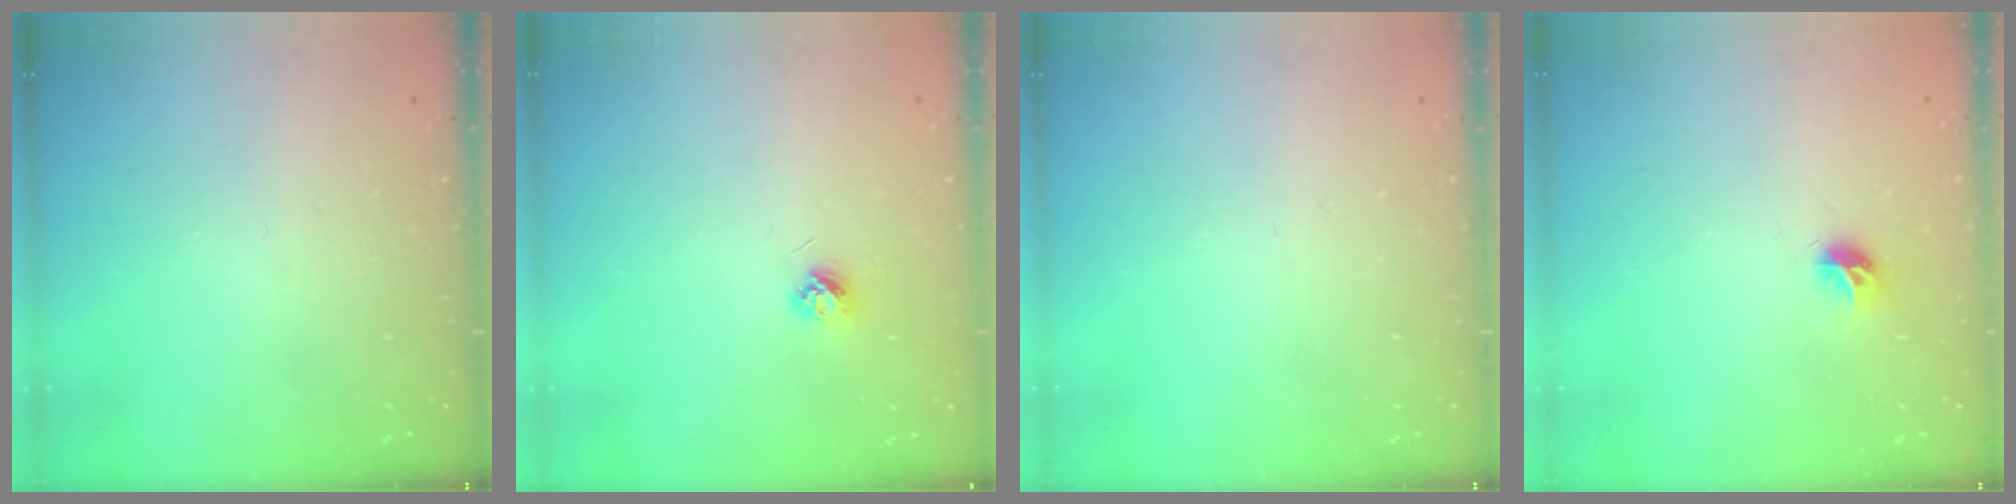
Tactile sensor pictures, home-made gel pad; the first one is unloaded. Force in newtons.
{"total": 3.7, "press": 3.7, "slide": 0.4}
{"total": 0.0}
{"total": 5.8, "press": 5.8, "slide": 0.5}